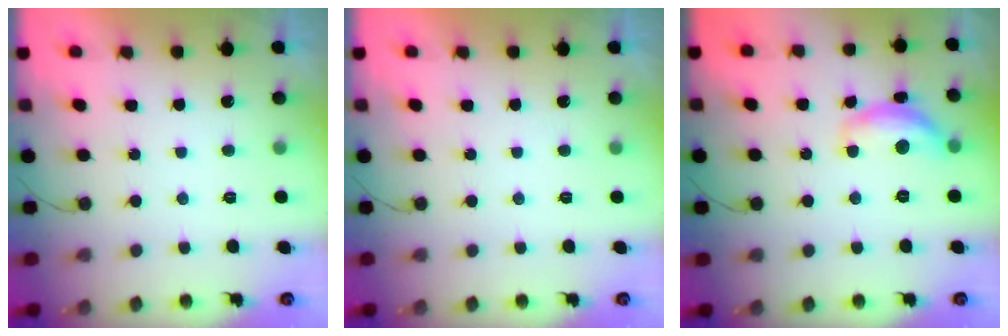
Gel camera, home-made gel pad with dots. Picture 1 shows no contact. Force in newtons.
{"total": 0.0}
{"total": 10.8, "press": 10.8, "slide": 0.5}